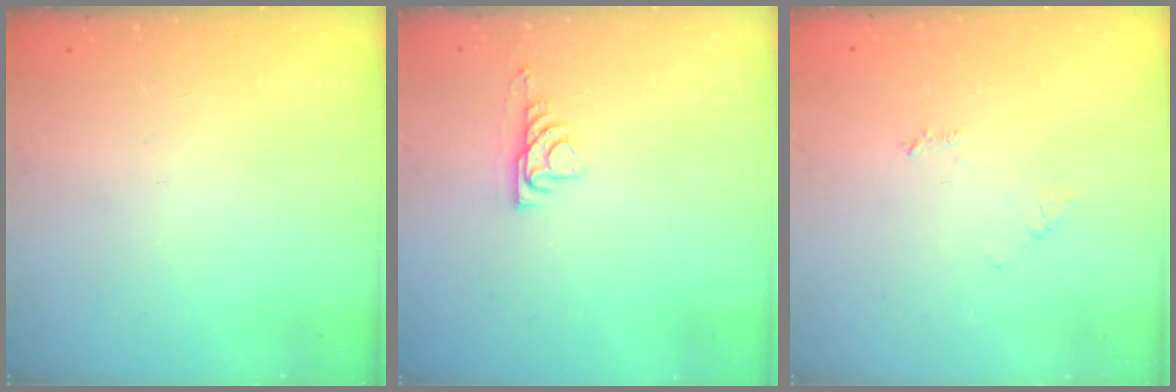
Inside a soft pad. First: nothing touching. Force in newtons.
{"total": 5.0, "press": 4.9, "slide": 0.7}
{"total": 4.1, "press": 4.0, "slide": 0.4}